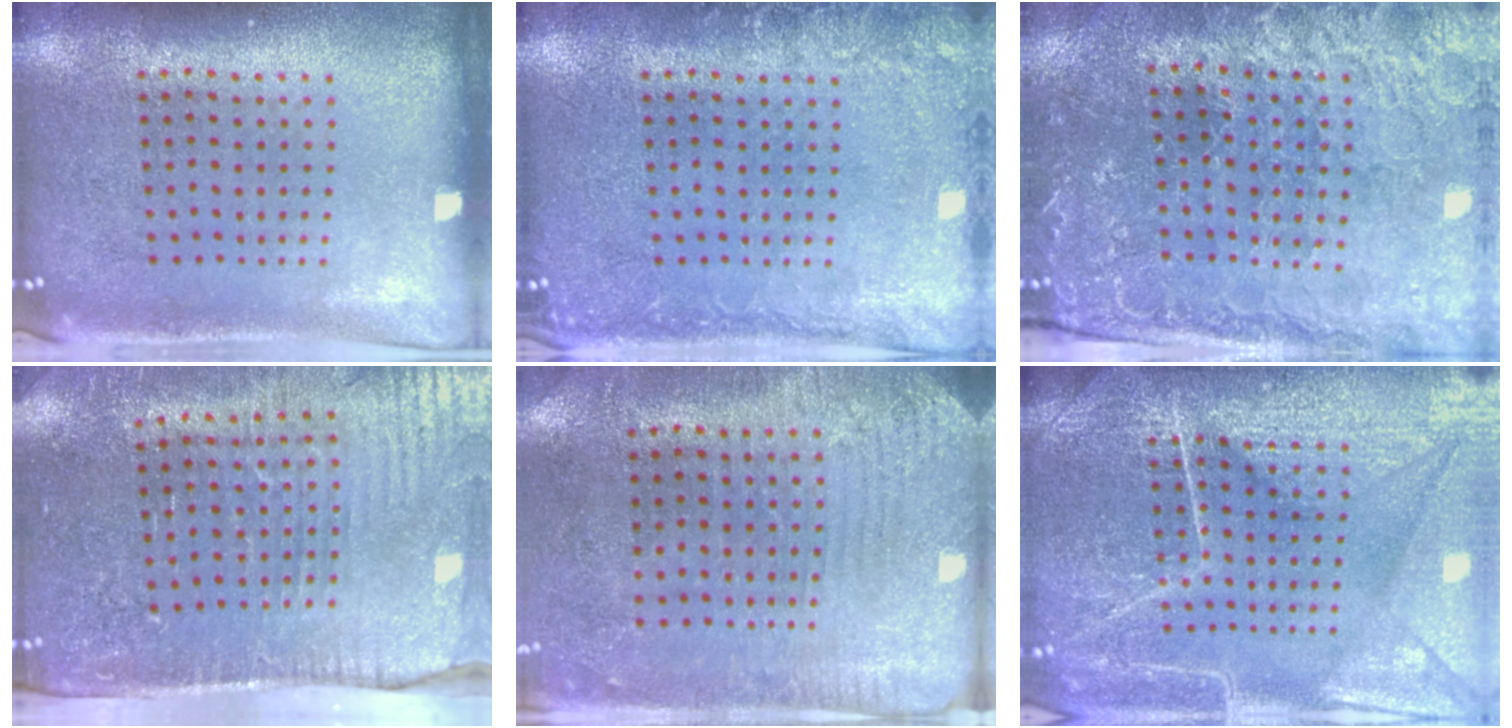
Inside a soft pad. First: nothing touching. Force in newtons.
{"total": 2.2, "press": 2.1, "slide": 0.2}
{"total": 1.7, "press": 1.7, "slide": 0.3}
{"total": 4.2, "press": 3.8, "slide": 1.7}
{"total": 2.8, "press": 2.4, "slide": 1.5}
{"total": 6.7, "press": 6.6, "slide": 0.8}